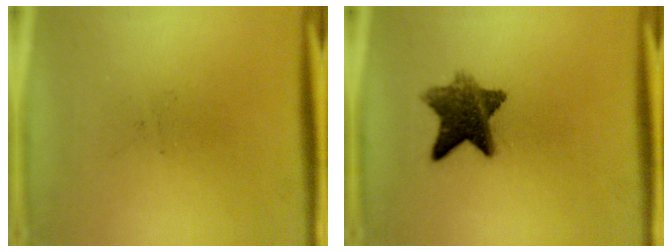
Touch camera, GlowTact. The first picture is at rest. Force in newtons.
{"total": 8.7}